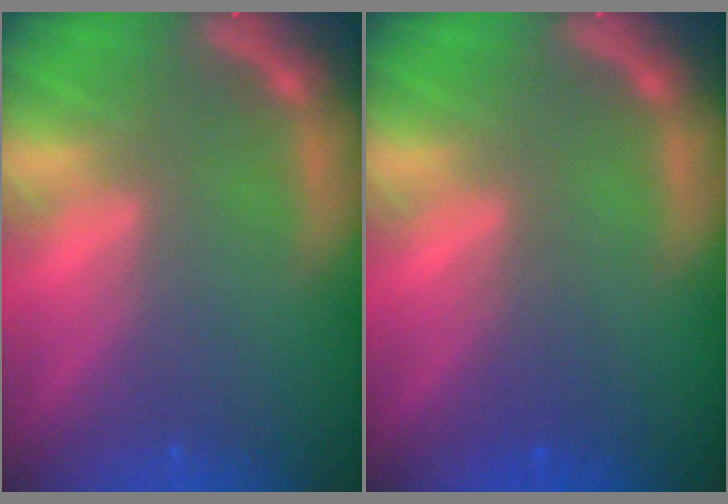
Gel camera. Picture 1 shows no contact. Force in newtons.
{"total": 1.5}